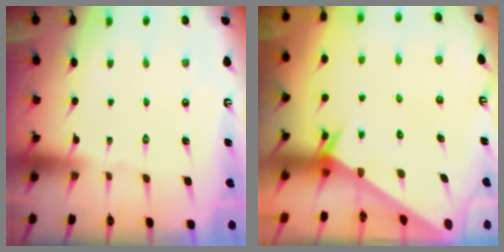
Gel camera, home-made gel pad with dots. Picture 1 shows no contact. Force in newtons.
{"total": 2.4, "press": 2.4, "slide": 0.1}